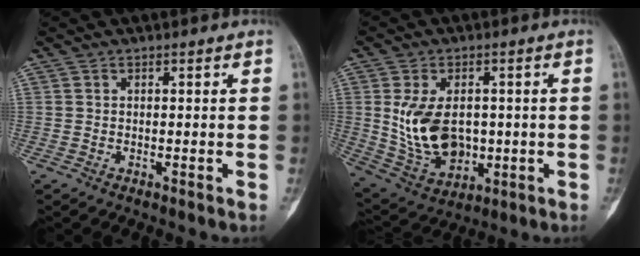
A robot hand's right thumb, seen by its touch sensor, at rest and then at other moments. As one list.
[{"total": 13.2, "force": [0.3, 8.9, 9.7], "torque": [-0.157, -0.007, 0.031]}]